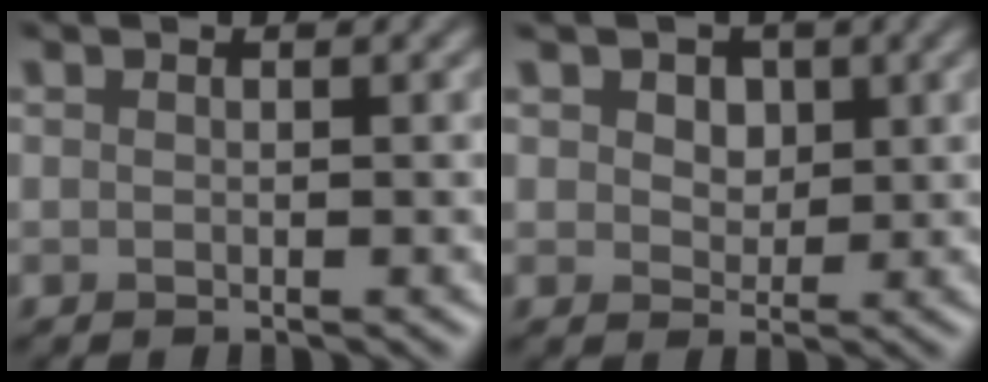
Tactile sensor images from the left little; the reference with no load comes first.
{"total": 3.7, "force": [1.7, 2.5, 2.0], "torque": [-0.044, 0.009, 0.016]}